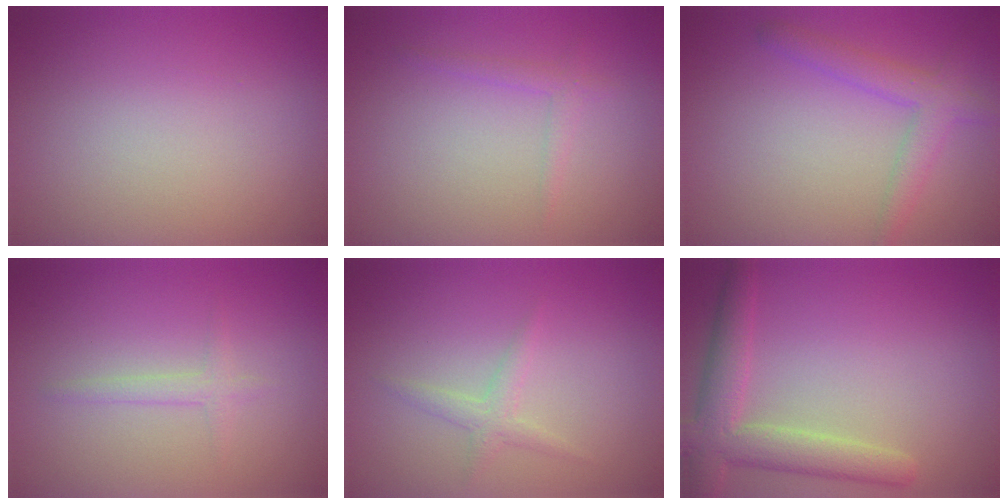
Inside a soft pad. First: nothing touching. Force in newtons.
{"total": 1.2, "press": 1.2, "slide": 0.1}
{"total": 3.1, "press": 3.1, "slide": 0.2}
{"total": 1.2, "press": 1.2, "slide": 0.1}
{"total": 1.5, "press": 1.5, "slide": 0.0}
{"total": 4.6, "press": 4.6, "slide": 0.6}